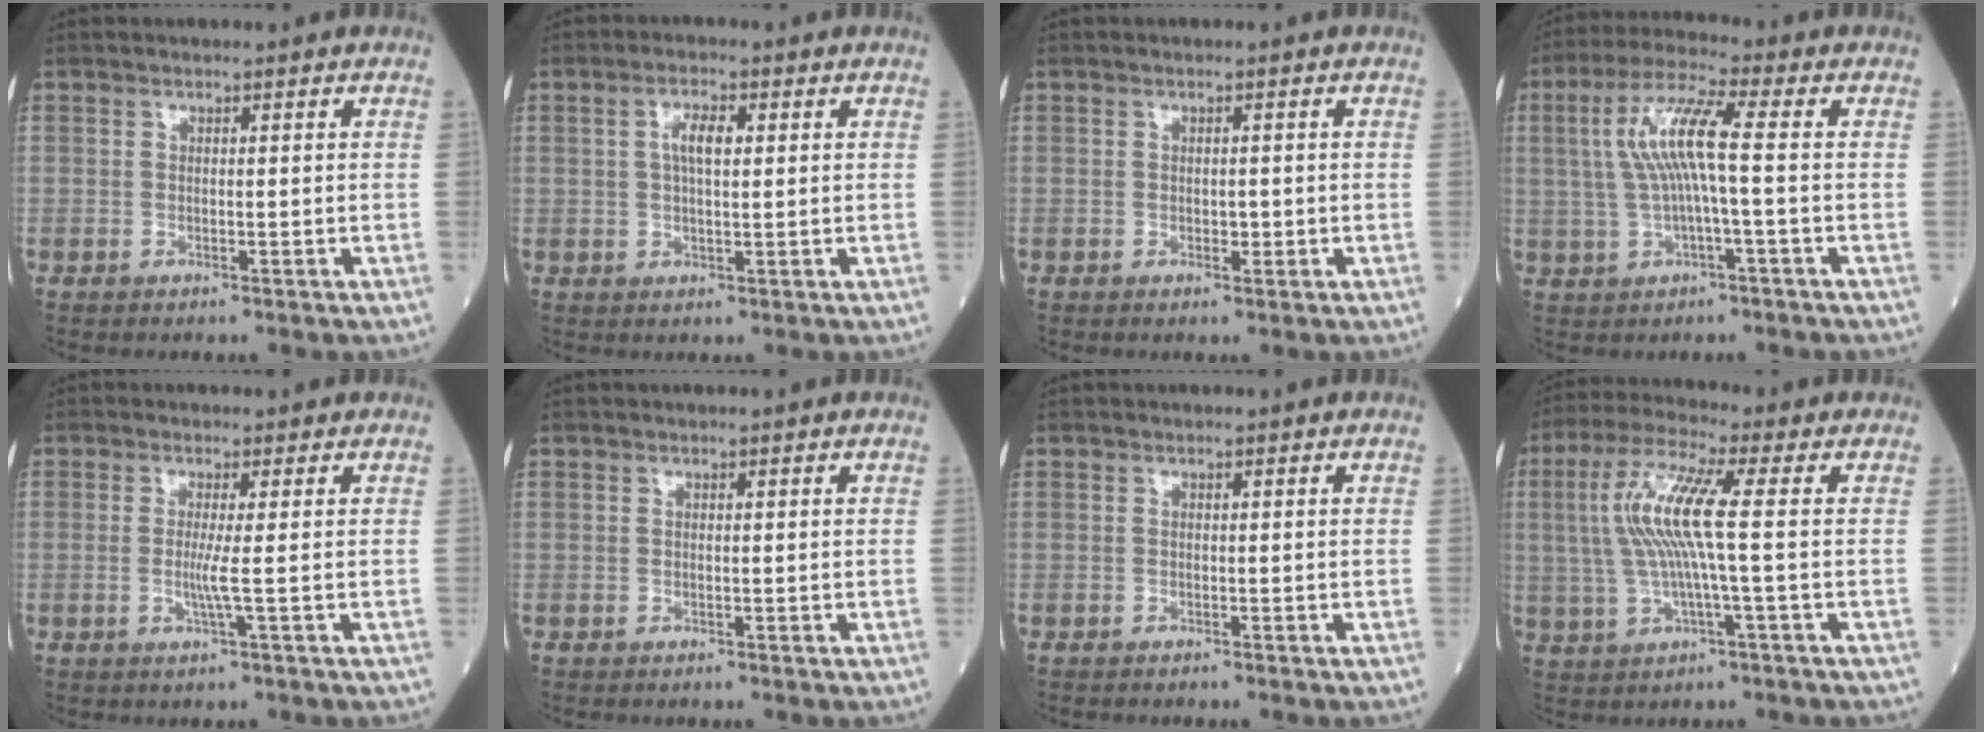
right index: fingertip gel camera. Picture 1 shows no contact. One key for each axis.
{"total": 3.9, "fx": 1.1, "fy": 1.2, "fz": 3.6, "tx": -0.071, "ty": 0.009, "tz": 0.021}
{"total": 1.2, "fx": -0.1, "fy": 0.6, "fz": 1.0, "tx": -0.015, "ty": 0.000, "tz": 0.002}
{"total": 8.7, "fx": 0.7, "fy": 0.6, "fz": 8.7, "tx": -0.179, "ty": 0.023, "tz": 0.014}
{"total": 2.5, "fx": -0.2, "fy": -0.7, "fz": 2.4, "tx": -0.051, "ty": -0.003, "tz": -0.005}
{"total": 0.0}
{"total": 0.0}
{"total": 9.9, "fx": 0.9, "fy": 0.3, "fz": 9.9, "tx": -0.216, "ty": 0.017, "tz": 0.017}